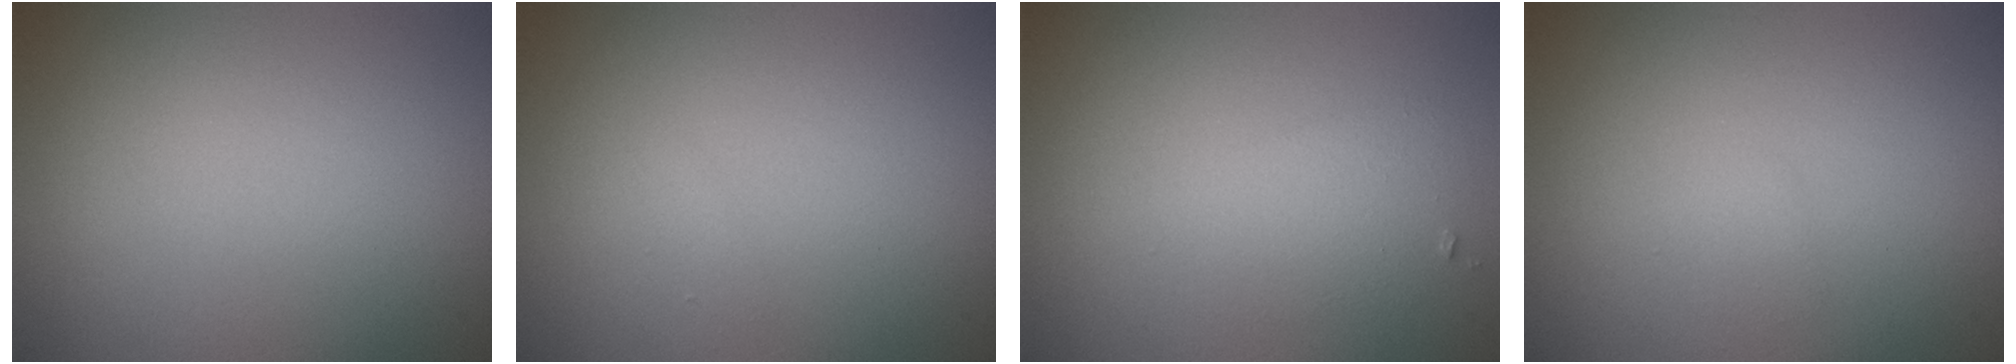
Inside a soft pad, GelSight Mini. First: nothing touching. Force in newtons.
{"total": 0.6, "press": 0.6, "slide": 0.0}
{"total": 2.2, "press": 2.2, "slide": 0.1}
{"total": 0.8, "press": 0.8, "slide": 0.0}